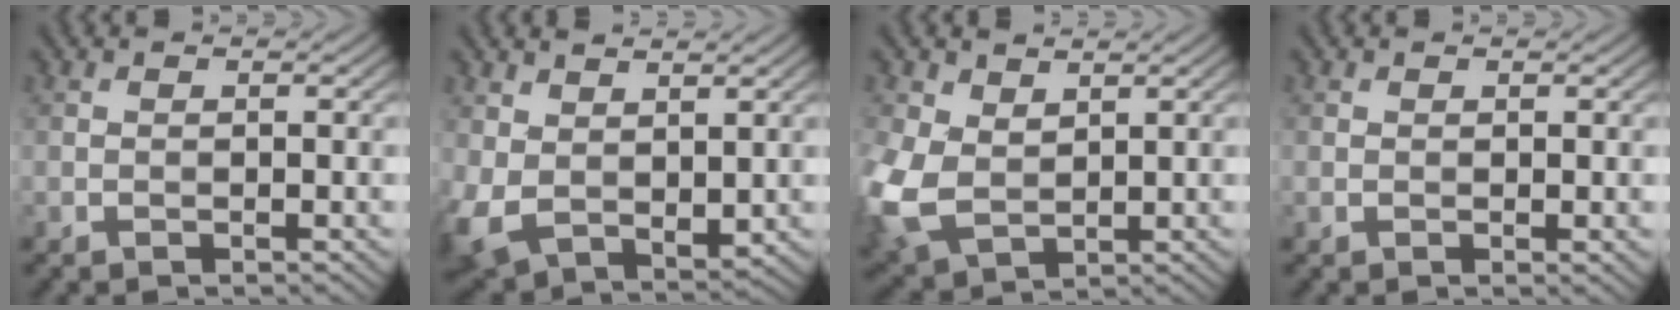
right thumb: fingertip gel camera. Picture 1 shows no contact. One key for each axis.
{"total": 7.0, "fx": 2.0, "fy": 4.8, "fz": 4.7, "tx": -0.144, "ty": -0.022, "tz": 0.058}
{"total": 8.6, "fx": 1.5, "fy": 6.2, "fz": 5.8, "tx": -0.189, "ty": -0.008, "tz": 0.035}
{"total": 0.6, "fx": 0.3, "fy": 0.3, "fz": 0.5, "tx": -0.006, "ty": -0.002, "tz": 0.005}